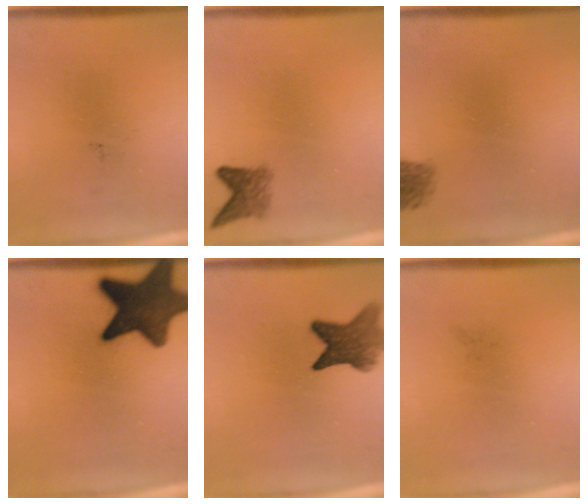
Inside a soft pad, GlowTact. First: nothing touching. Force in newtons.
{"total": 2.8}
{"total": 1.8}
{"total": 14.1}
{"total": 7.5}
{"total": 0.0}